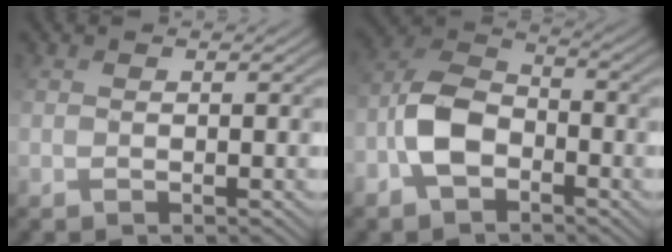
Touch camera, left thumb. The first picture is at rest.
{"total": 7.7, "force": [-3.3, 4.8, 5.1], "torque": [-0.111, 0.009, -0.078]}